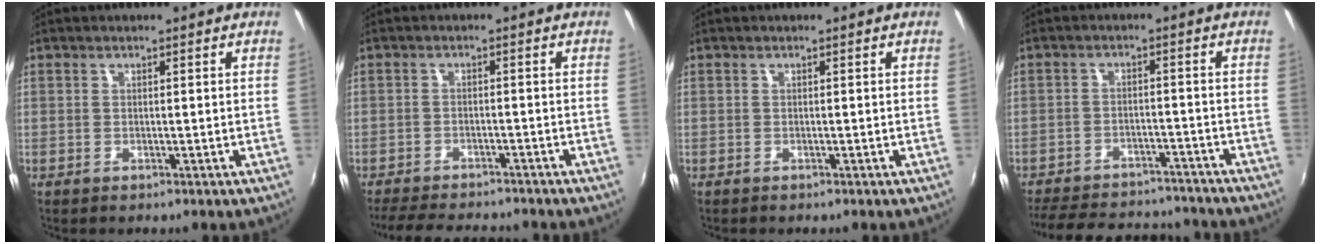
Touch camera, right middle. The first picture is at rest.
{"total": 10.3, "force": [-9.3, 2.5, 3.8], "torque": [-0.098, -0.010, -0.144]}
{"total": 0.0}
{"total": 20.2, "force": [-17.5, 7.0, 7.5], "torque": [-0.169, 0.008, -0.232]}